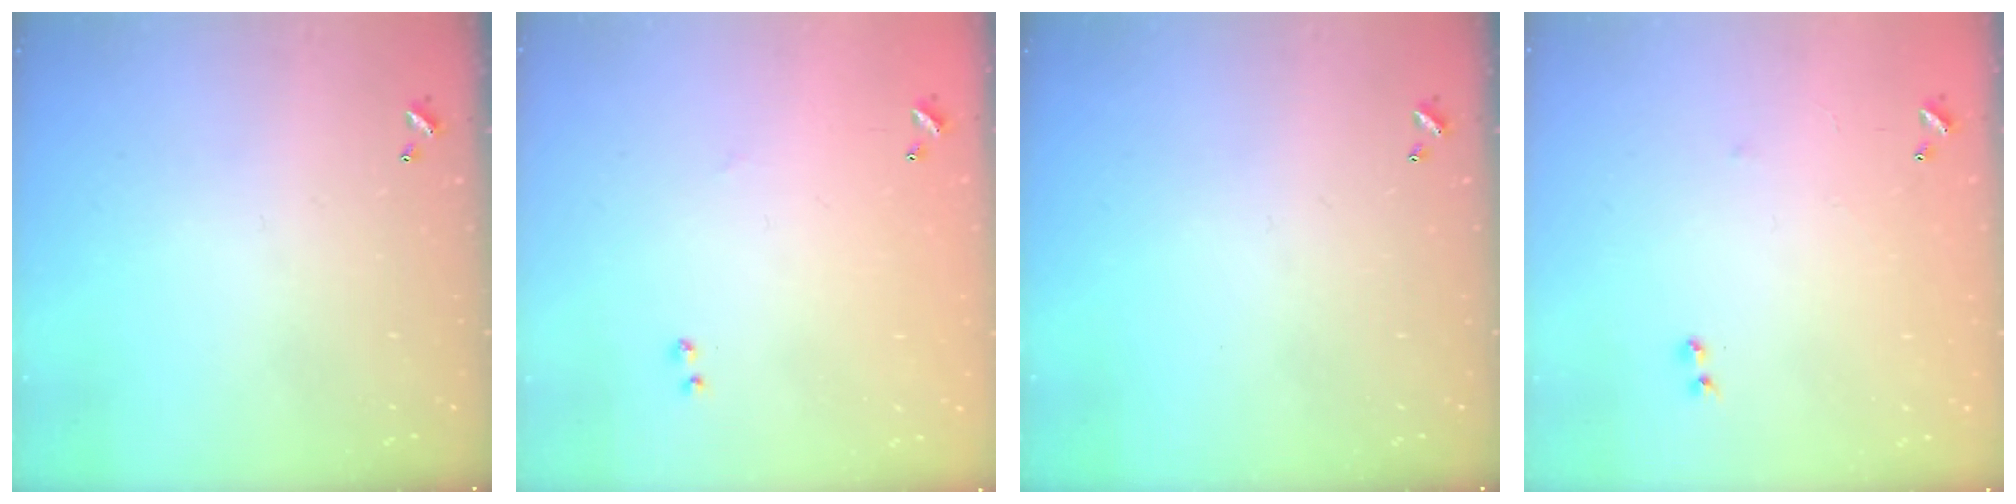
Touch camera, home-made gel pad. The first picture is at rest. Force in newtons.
{"total": 8.3, "press": 8.3, "slide": 0.5}
{"total": 0.0}
{"total": 7.1, "press": 7.1, "slide": 0.7}